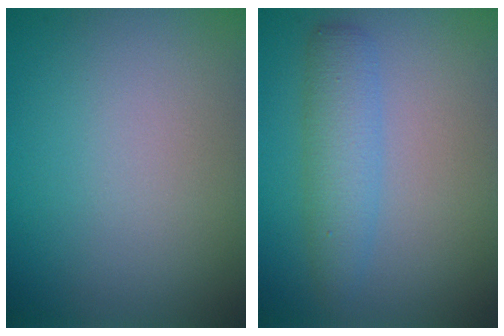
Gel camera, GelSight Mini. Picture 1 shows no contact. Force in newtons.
{"total": 2.9, "press": 2.9, "slide": 0.1}